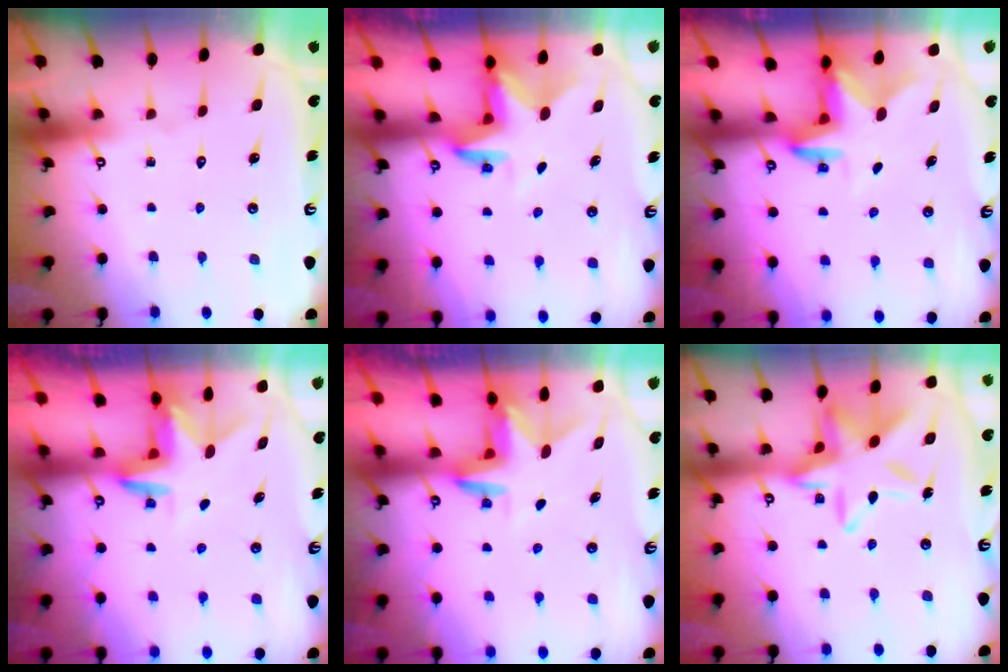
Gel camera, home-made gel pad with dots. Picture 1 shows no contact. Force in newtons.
{"total": 3.1, "press": 3.1, "slide": 0.1}
{"total": 2.5, "press": 2.5, "slide": 0.5}
{"total": 3.0, "press": 3.0, "slide": 0.2}
{"total": 3.0, "press": 3.0, "slide": 0.2}
{"total": 16.3, "press": 16.3, "slide": 1.2}